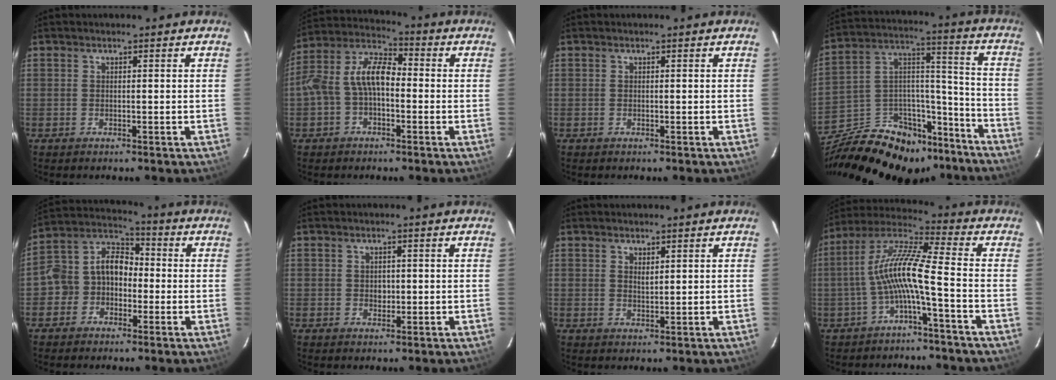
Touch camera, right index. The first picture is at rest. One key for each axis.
{"total": 9.3, "fx": -1.6, "fy": 5.4, "fz": 7.4, "tx": -0.158, "ty": 0.029, "tz": -0.036}
{"total": 0.0}
{"total": 28.3, "fx": -20.2, "fy": 15.0, "fz": 12.9, "tx": -0.265, "ty": 0.064, "tz": -0.281}
{"total": 8.9, "fx": -2.8, "fy": 7.4, "fz": 4.0, "tx": -0.085, "ty": 0.039, "tz": -0.057}
{"total": 1.6, "fx": -0.1, "fy": 1.4, "fz": 0.6, "tx": -0.009, "ty": 0.002, "tz": -0.001}
{"total": 1.6, "fx": 0.9, "fy": 0.8, "fz": 1.1, "tx": -0.018, "ty": 0.001, "tz": 0.017}
{"total": 10.2, "fx": -3.1, "fy": 0.3, "fz": 9.7, "tx": -0.207, "ty": 0.019, "tz": -0.063}